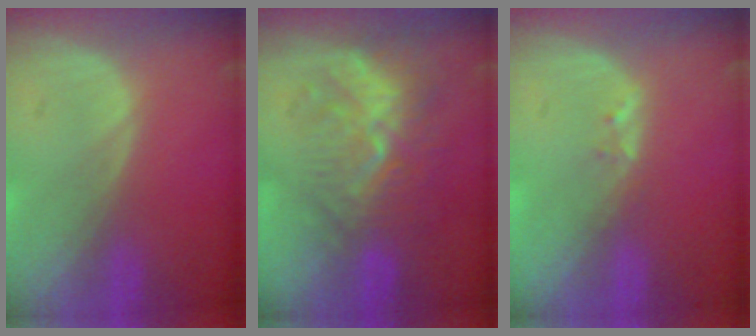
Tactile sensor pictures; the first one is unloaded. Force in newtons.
{"total": 9.5, "press": 8.6, "slide": 4.1}
{"total": 1.4, "press": 1.3, "slide": 0.7}